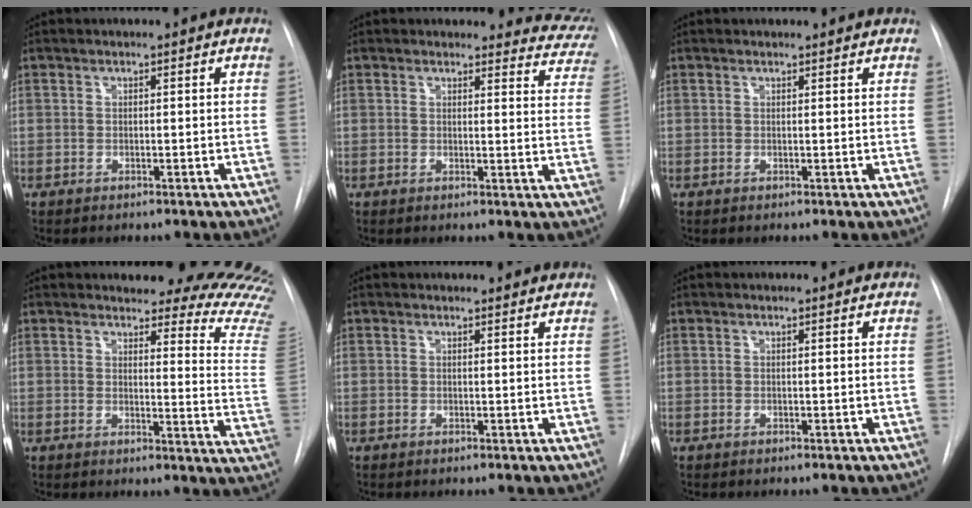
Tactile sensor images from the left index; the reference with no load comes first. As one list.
[{"total": 8.0, "force": [7.6, 2.3, -0.5], "torque": [0.055, -0.066, 0.033]}, {"total": 1.8, "force": [1.7, 0.5, 0.2], "torque": [-0.006, 0.010, 0.009]}, {"total": 17.2, "force": [16.2, 2.2, 5.4], "torque": [-0.042, -0.144, 0.146]}, {"total": 3.3, "force": [3.1, 1.0, 0.5], "torque": [-0.003, 0.005, 0.021]}, {"total": 0.0}]